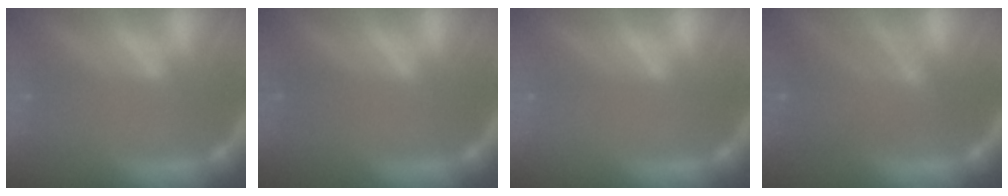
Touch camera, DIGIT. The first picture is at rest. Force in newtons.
{"total": 1.0}
{"total": 0.0}
{"total": 6.5}